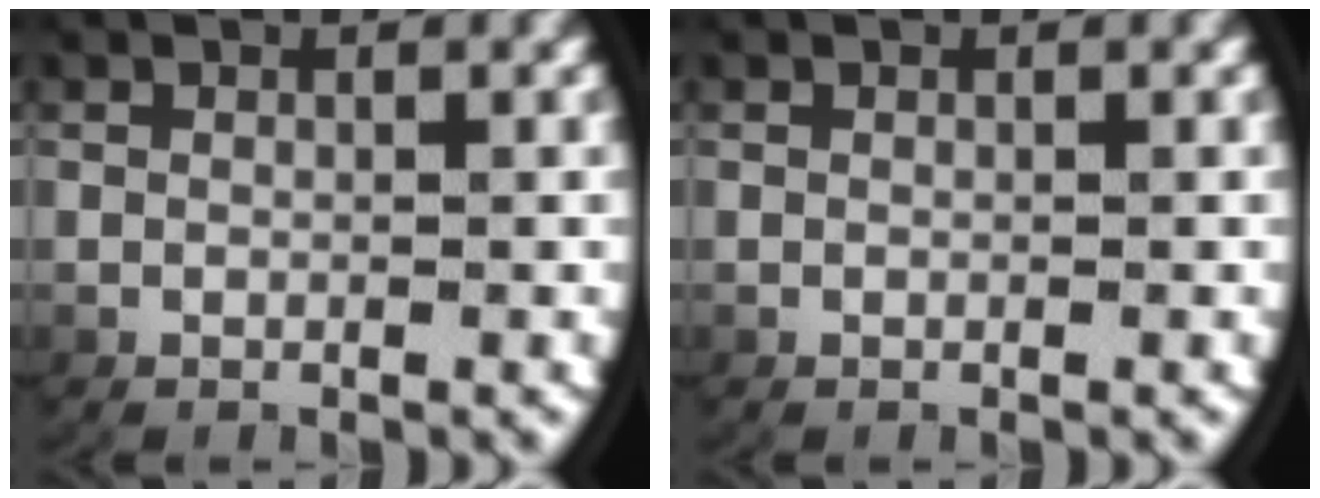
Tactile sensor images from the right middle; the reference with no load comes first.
{"total": 0.0}